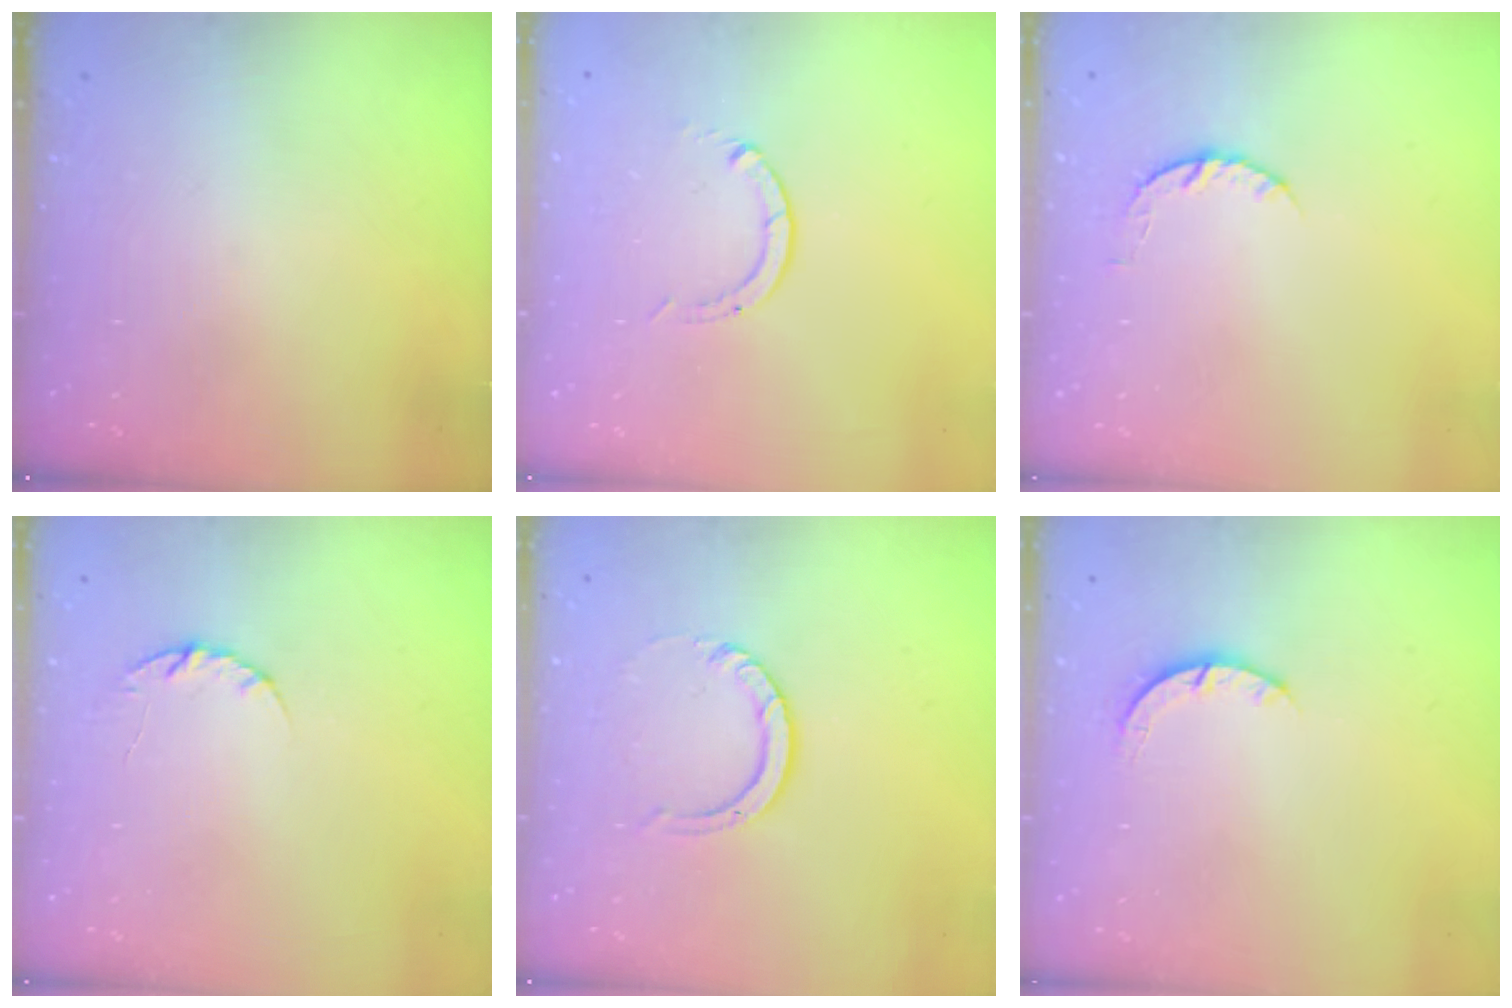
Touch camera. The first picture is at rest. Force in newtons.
{"total": 0.0}
{"total": 4.1, "press": 4.1, "slide": 0.6}
{"total": 4.4, "press": 4.4, "slide": 0.6}
{"total": 3.6, "press": 3.6, "slide": 0.4}
{"total": 2.9, "press": 2.9, "slide": 0.4}